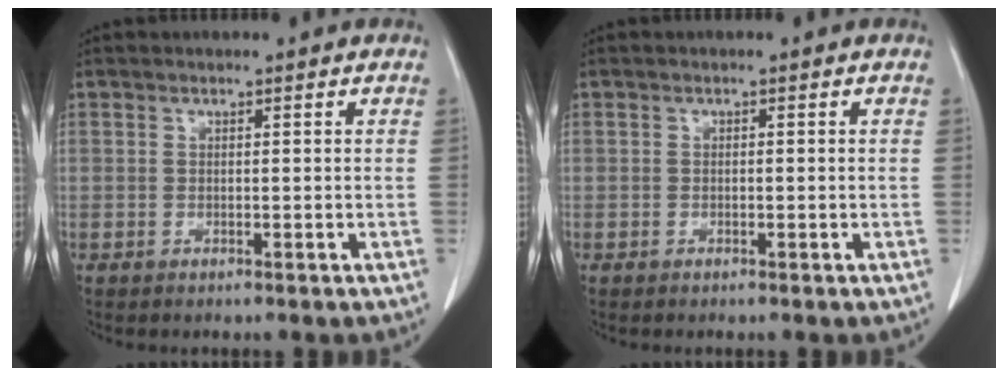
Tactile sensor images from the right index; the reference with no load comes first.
{"total": 0.0}